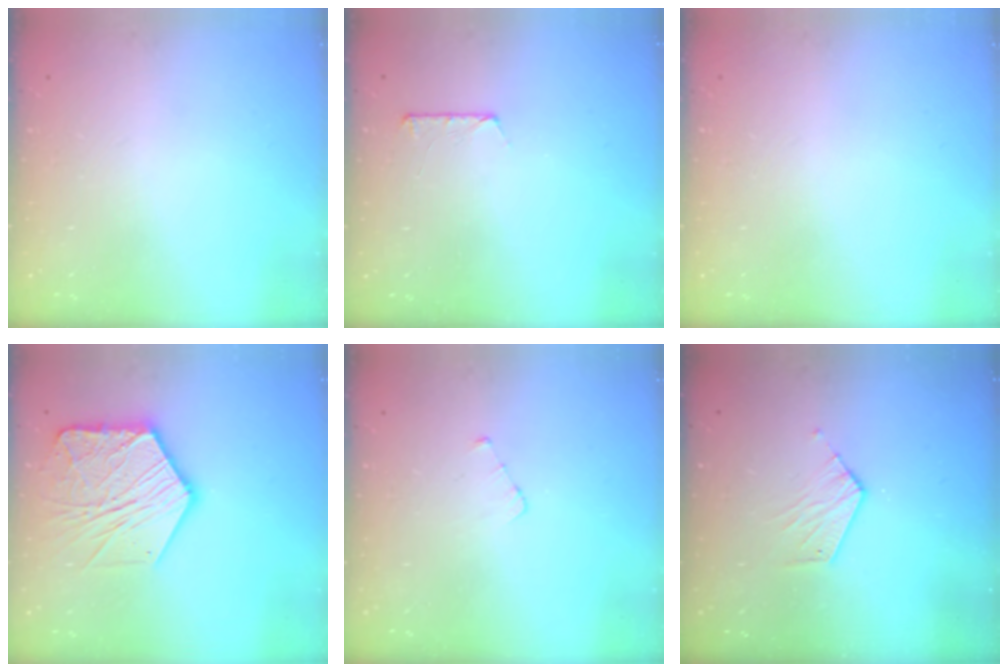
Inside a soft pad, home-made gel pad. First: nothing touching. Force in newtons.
{"total": 6.9, "press": 6.9, "slide": 0.7}
{"total": 0.0}
{"total": 17.1, "press": 17.0, "slide": 1.7}
{"total": 2.7, "press": 2.7, "slide": 0.3}
{"total": 6.4, "press": 6.4, "slide": 0.5}